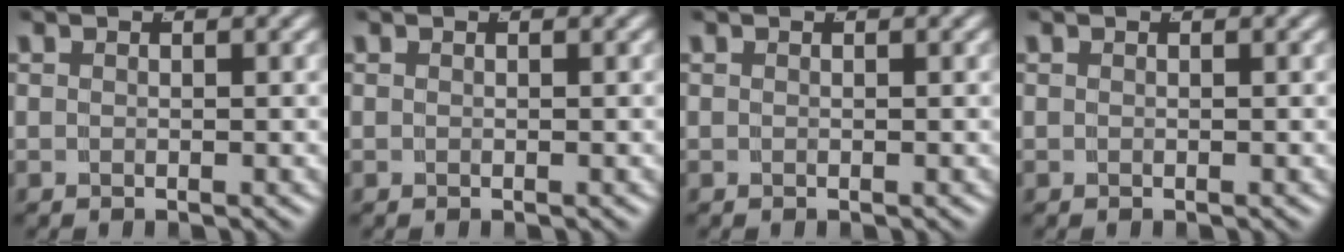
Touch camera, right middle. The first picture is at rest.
{"total": 0.0}
{"total": 0.0}
{"total": 0.0}